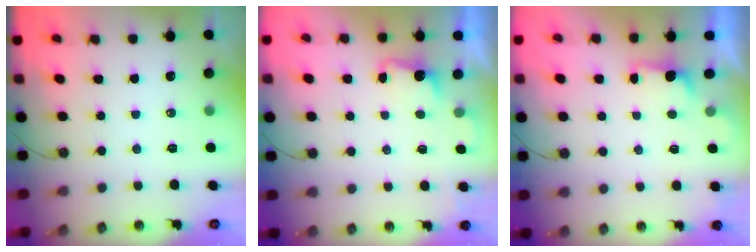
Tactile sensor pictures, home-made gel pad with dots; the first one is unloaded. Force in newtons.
{"total": 2.2, "press": 2.0, "slide": 0.9}
{"total": 1.6, "press": 1.4, "slide": 0.8}